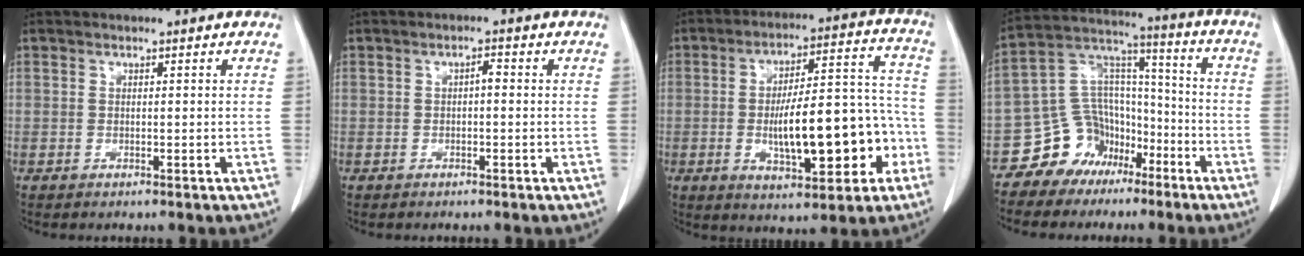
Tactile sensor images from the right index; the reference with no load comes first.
{"total": 1.3, "force": [-0.1, 0.4, 1.2], "torque": [-0.019, 0.004, -0.002]}
{"total": 16.7, "force": [-4.0, 5.6, 15.2], "torque": [-0.228, 0.037, -0.049]}
{"total": 11.3, "force": [-7.1, 8.5, 2.3], "torque": [-0.049, 0.070, -0.121]}